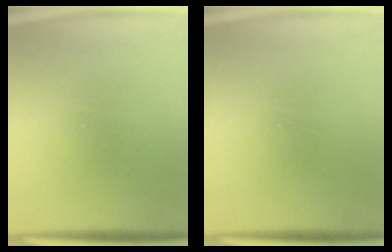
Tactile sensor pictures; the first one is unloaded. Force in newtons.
{"total": 0.0}